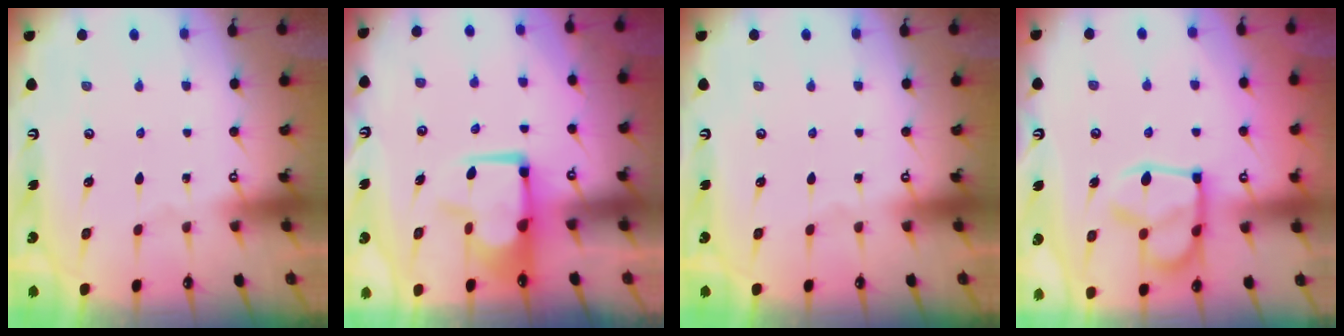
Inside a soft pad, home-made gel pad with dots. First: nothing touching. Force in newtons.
{"total": 4.9, "press": 4.6, "slide": 1.8}
{"total": 0.0}
{"total": 9.2, "press": 9.0, "slide": 1.7}